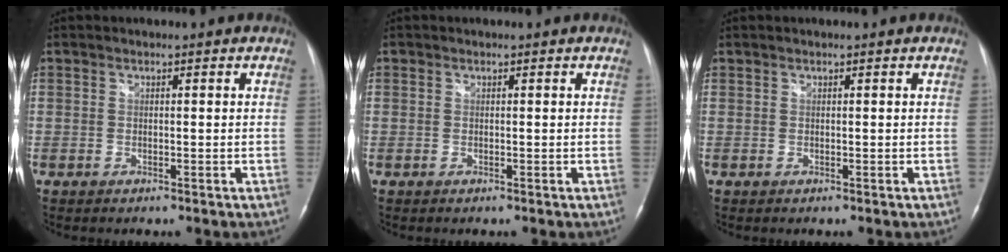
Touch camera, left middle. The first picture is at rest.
{"total": 0.0}
{"total": 0.0}